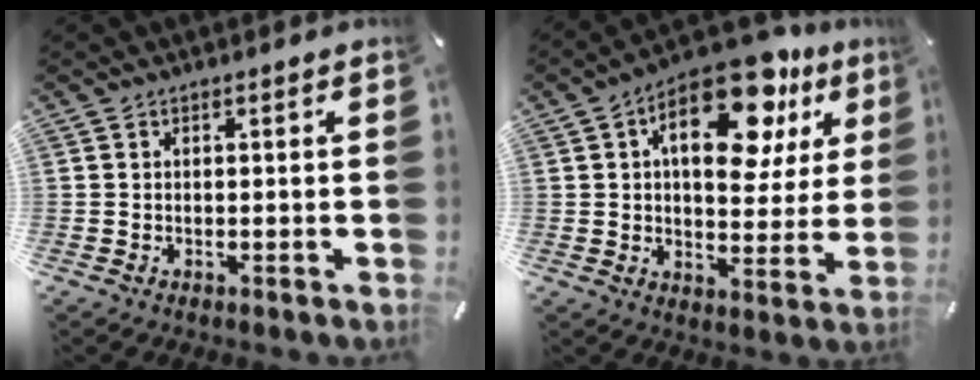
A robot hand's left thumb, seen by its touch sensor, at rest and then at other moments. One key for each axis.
{"total": 19.3, "fx": 9.8, "fy": 9.9, "fz": 13.4, "tx": -0.192, "ty": -0.049, "tz": 0.159}